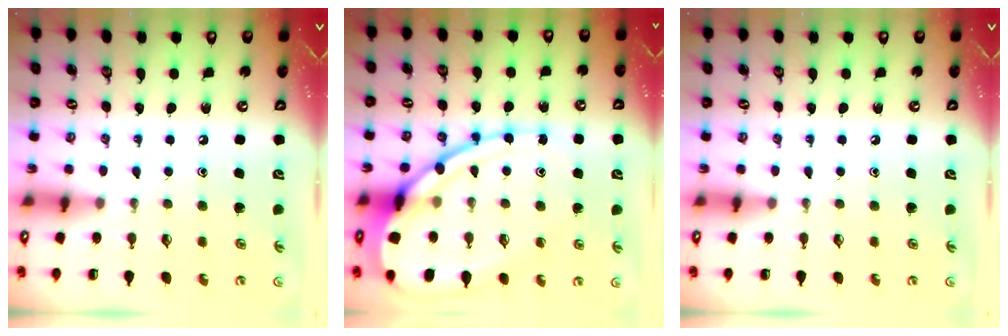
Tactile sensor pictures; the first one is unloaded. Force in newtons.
{"total": 15.9, "press": 15.8, "slide": 1.6}
{"total": 0.0}